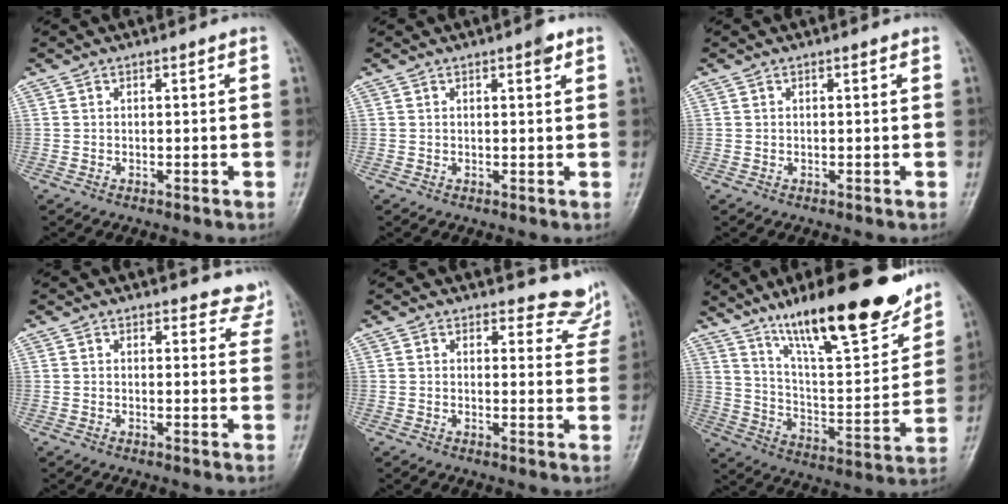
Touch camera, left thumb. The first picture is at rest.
{"total": 2.0, "force": [1.1, 0.6, 1.5], "torque": [-0.017, -0.004, 0.013]}
{"total": 0.0}
{"total": 5.2, "force": [4.8, 2.0, 0.1], "torque": [0.038, -0.028, 0.032]}
{"total": 6.8, "force": [6.4, 2.2, -0.4], "torque": [0.042, -0.053, 0.053]}
{"total": 24.9, "force": [17.1, 6.4, 16.9], "torque": [-0.229, -0.071, 0.280]}